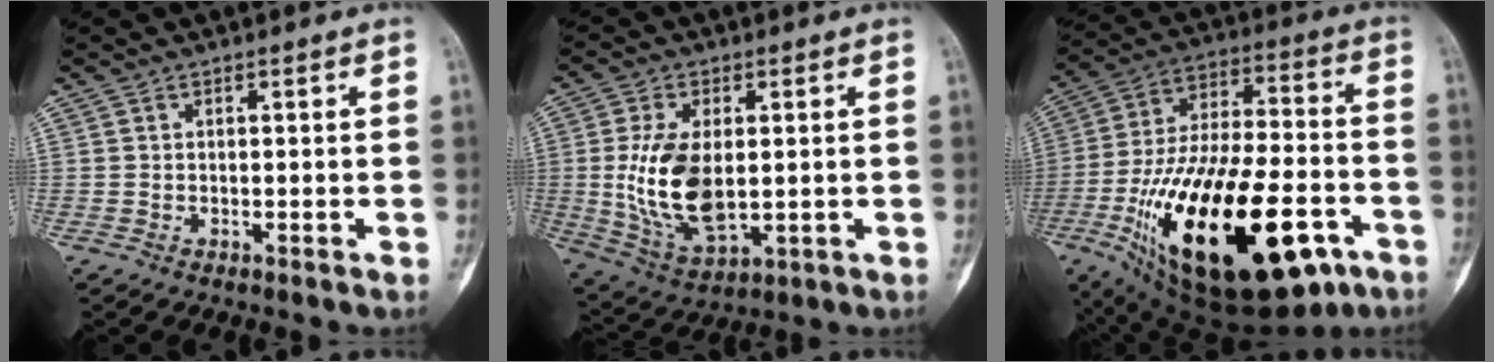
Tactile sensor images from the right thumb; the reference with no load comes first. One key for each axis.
{"total": 14.3, "fx": 0.2, "fy": 7.8, "fz": 12.0, "tx": -0.230, "ty": -0.012, "tz": 0.018}
{"total": 34.3, "fx": -13.1, "fy": 15.0, "fz": 27.9, "tx": -0.500, "ty": 0.035, "tz": -0.198}